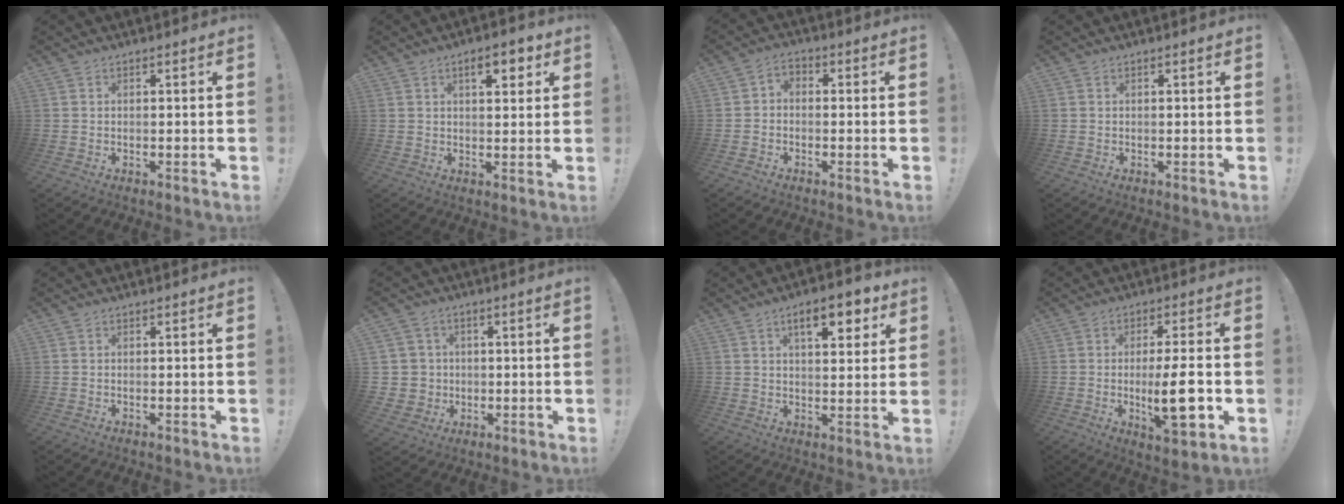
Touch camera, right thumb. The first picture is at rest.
{"total": 6.4, "force": [3.0, 2.7, 4.9], "torque": [-0.054, -0.007, 0.043]}
{"total": 2.8, "force": [-1.8, 1.6, 1.4], "torque": [-0.026, 0.005, -0.037]}
{"total": 0.0}
{"total": 0.0}
{"total": 6.8, "force": [0.5, 6.7, 0.9], "torque": [-0.026, 0.002, 0.018]}
{"total": 10.0, "force": [4.9, 3.8, 7.8], "torque": [-0.101, -0.016, 0.077]}
{"total": 12.8, "force": [-2.1, 2.6, 12.3], "torque": [-0.200, -0.006, -0.038]}